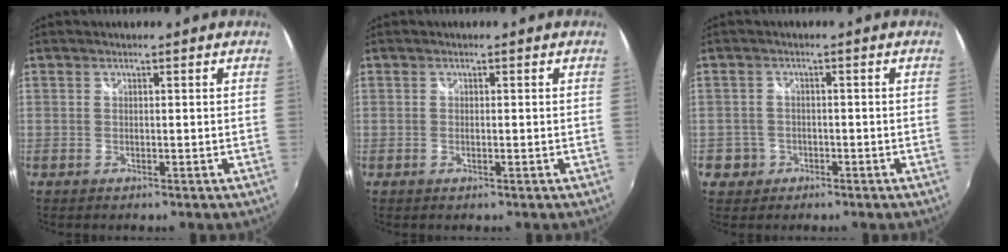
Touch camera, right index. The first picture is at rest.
{"total": 0.8, "force": [-0.2, 0.1, 0.8], "torque": [-0.015, 0.001, -0.005]}
{"total": 3.6, "force": [-1.4, 3.3, 0.5], "torque": [-0.024, 0.008, -0.024]}